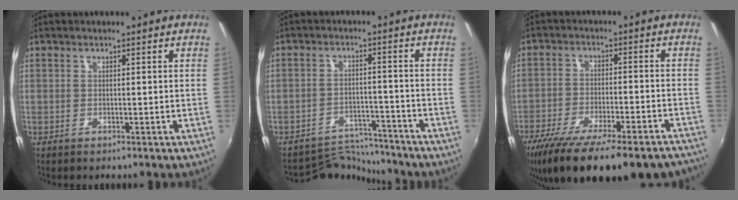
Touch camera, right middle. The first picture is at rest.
{"total": 6.8, "force": [-6.7, 1.2, -0.6], "torque": [-0.009, 0.008, -0.110]}
{"total": 25.1, "force": [-20.3, 6.2, 13.4], "torque": [-0.243, -0.055, -0.292]}